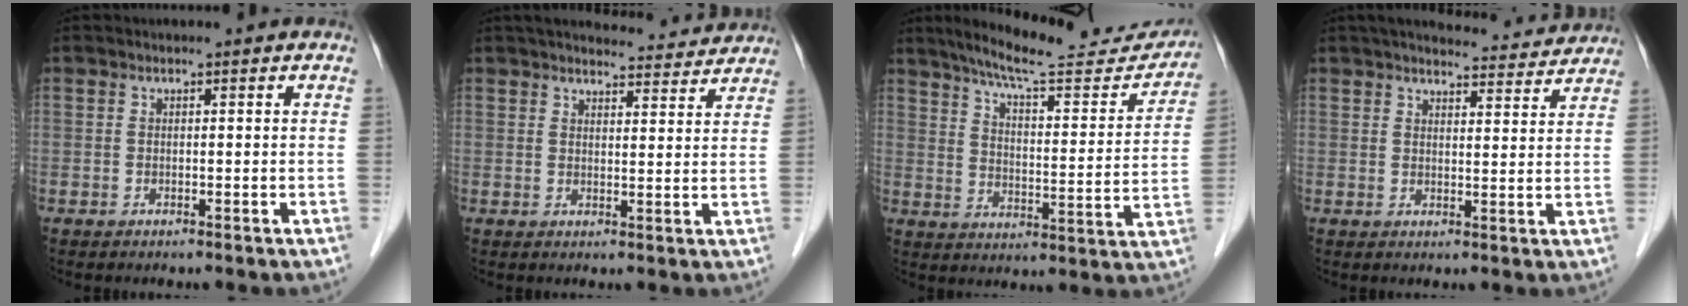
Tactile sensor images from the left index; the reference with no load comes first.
{"total": 12.9, "force": [12.3, 2.2, 3.3], "torque": [-0.031, 0.014, 0.148]}
{"total": 19.4, "force": [17.7, 2.7, 7.5], "torque": [-0.108, -0.021, 0.238]}
{"total": 13.2, "force": [12.4, 2.1, 3.8], "torque": [-0.040, 0.009, 0.147]}